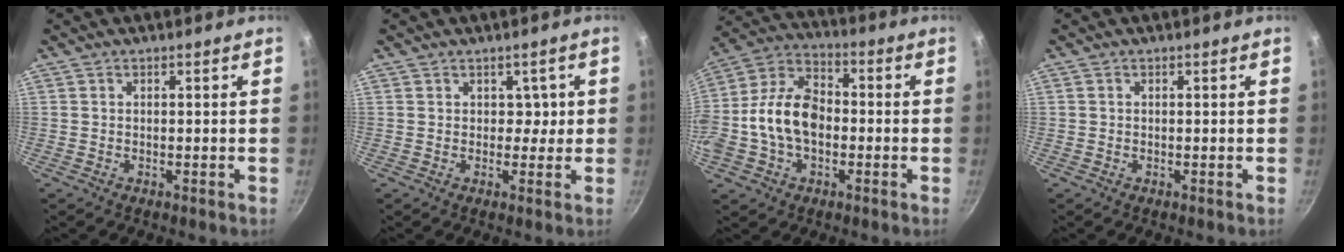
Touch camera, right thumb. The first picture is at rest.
{"total": 2.3, "force": [0.5, 2.1, 0.8], "torque": [0.024, -0.003, 0.008]}
{"total": 14.9, "force": [-1.8, 10.1, 10.8], "torque": [-0.176, 0.040, -0.047]}
{"total": 0.0}